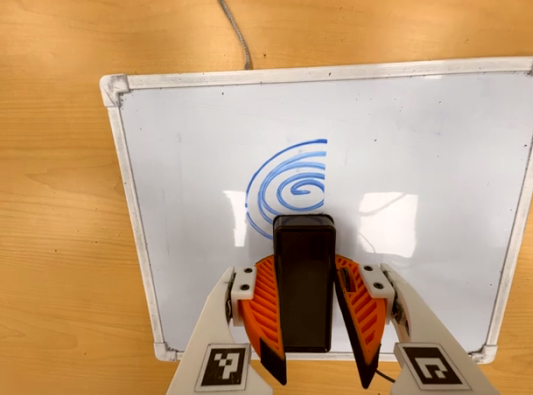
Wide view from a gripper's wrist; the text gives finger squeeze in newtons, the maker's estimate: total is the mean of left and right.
{"total": 7.9, "left": 6.8, "right": 9.1}